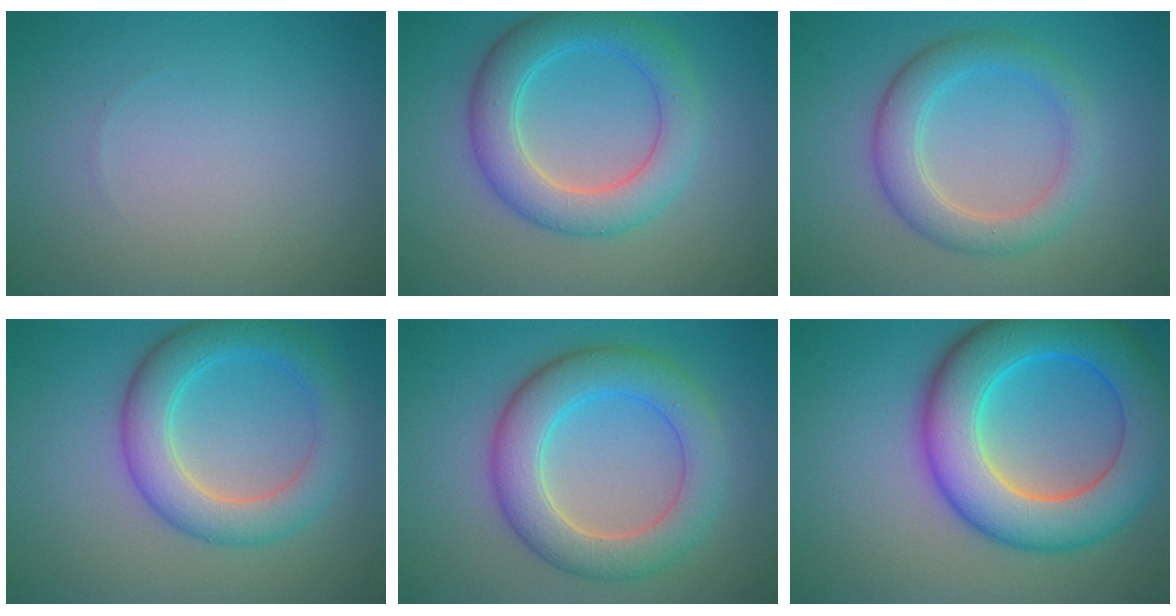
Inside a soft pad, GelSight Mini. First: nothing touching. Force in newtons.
{"total": 5.8, "press": 5.8, "slide": 0.2}
{"total": 4.2, "press": 4.2, "slide": 0.0}
{"total": 5.6, "press": 5.6, "slide": 0.4}
{"total": 6.7, "press": 6.7, "slide": 0.1}
{"total": 10.5, "press": 10.5, "slide": 0.2}